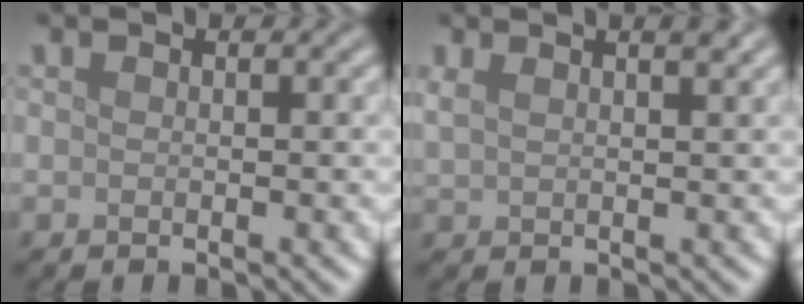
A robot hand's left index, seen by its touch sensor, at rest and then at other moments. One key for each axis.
{"total": 3.8, "fx": 2.3, "fy": 1.5, "fz": 2.7, "tx": -0.031, "ty": 0.018, "tz": 0.017}